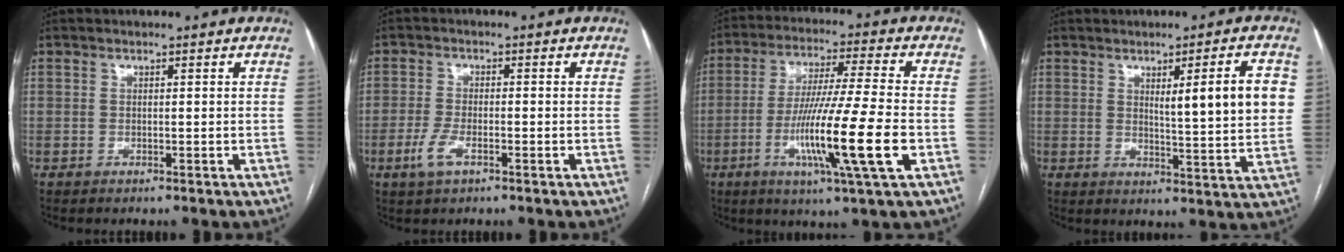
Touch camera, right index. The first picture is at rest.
{"total": 3.9, "force": [-1.8, 1.3, 3.1], "torque": [-0.076, -0.004, -0.034]}
{"total": 15.5, "force": [-4.4, -0.9, 14.8], "torque": [-0.282, -0.023, -0.082]}
{"total": 9.2, "force": [2.4, 0.5, 8.9], "torque": [-0.123, -0.006, 0.031]}